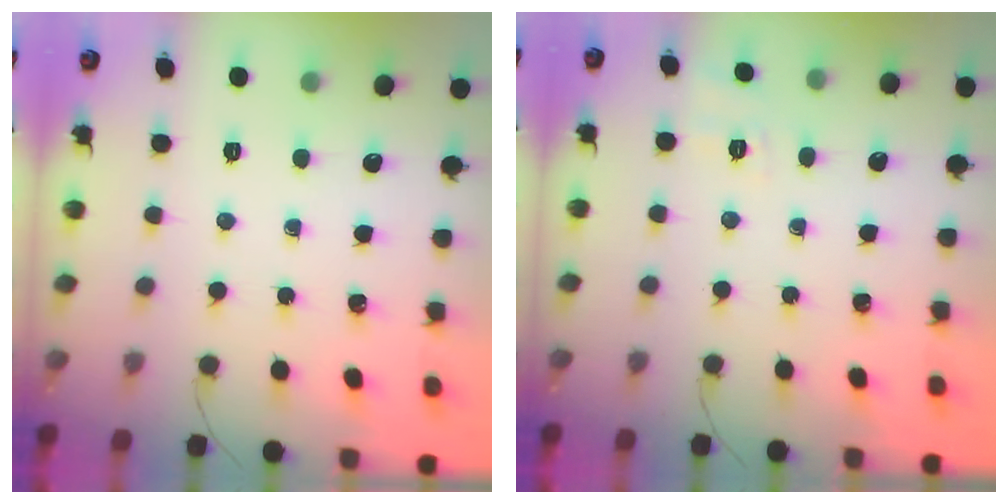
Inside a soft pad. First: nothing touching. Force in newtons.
{"total": 2.4, "press": 1.1, "slide": 2.1}